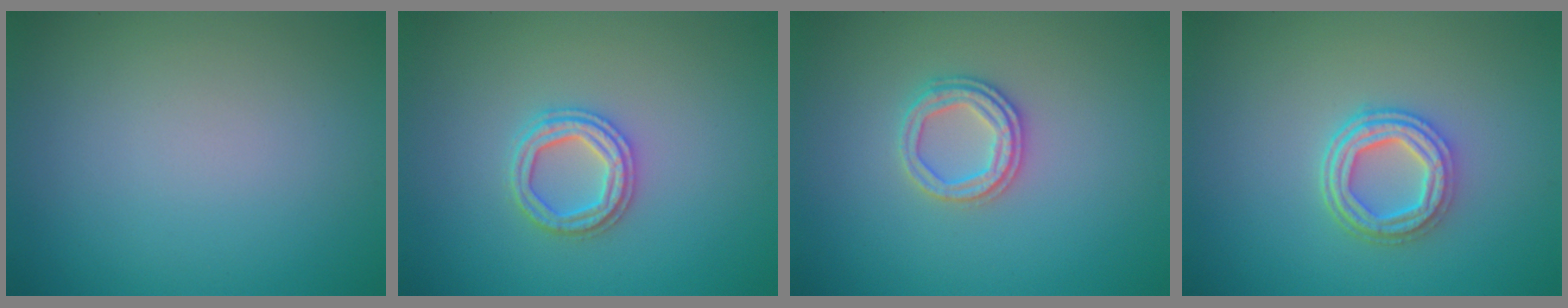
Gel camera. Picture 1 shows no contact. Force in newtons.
{"total": 2.4, "press": 2.4, "slide": 0.3}
{"total": 2.5, "press": 2.4, "slide": 0.6}
{"total": 4.0, "press": 3.2, "slide": 2.3}